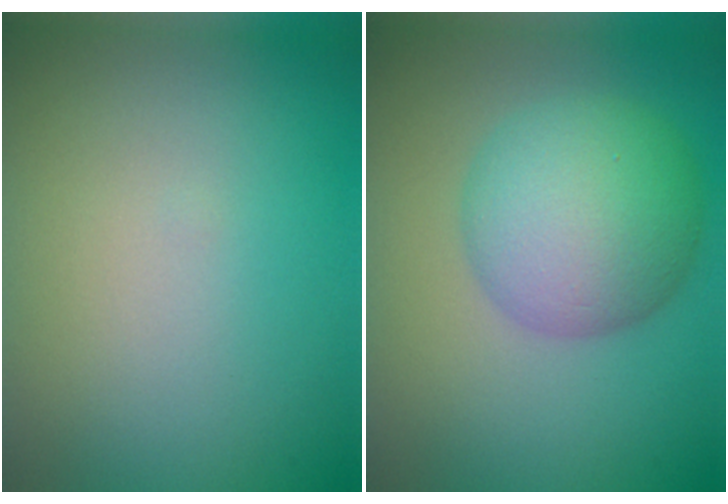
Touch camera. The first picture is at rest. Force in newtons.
{"total": 7.4, "press": 7.4, "slide": 0.1}